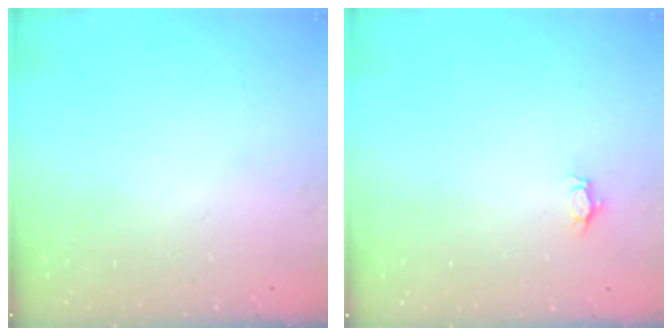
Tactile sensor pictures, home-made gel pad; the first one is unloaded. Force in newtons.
{"total": 3.6, "press": 3.5, "slide": 0.4}